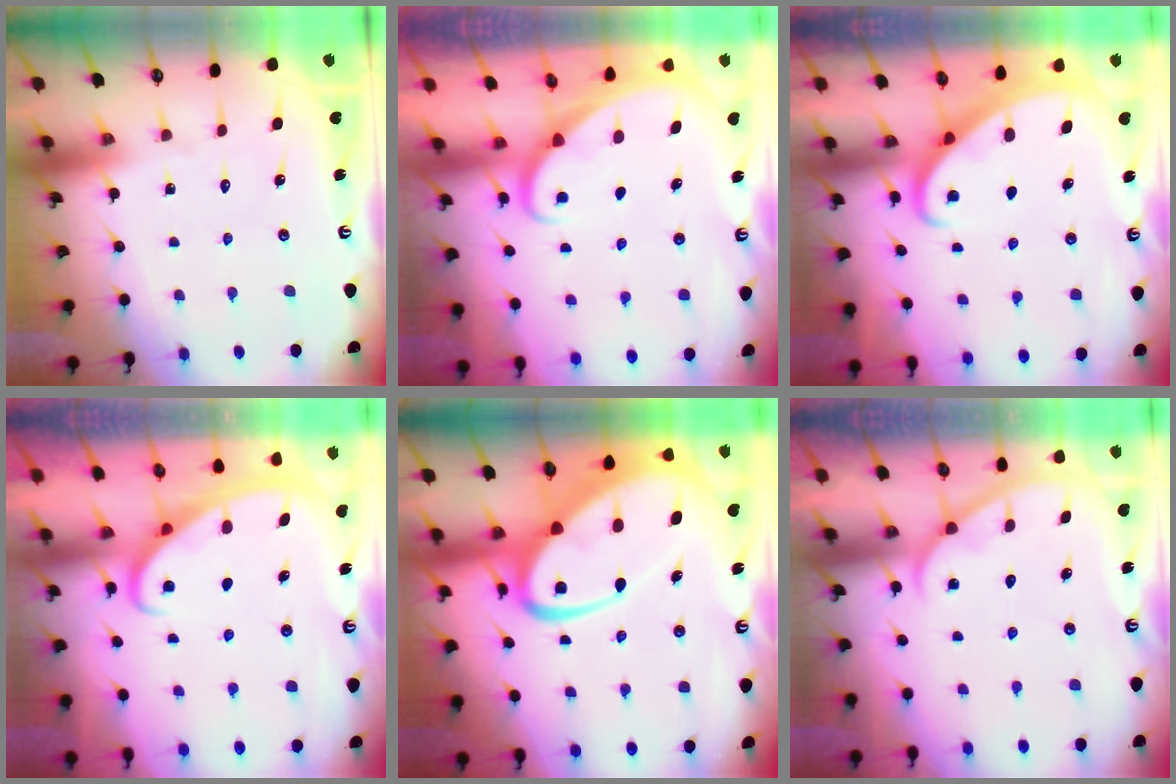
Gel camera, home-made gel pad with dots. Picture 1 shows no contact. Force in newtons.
{"total": 1.8, "press": 1.8, "slide": 0.0}
{"total": 2.0, "press": 2.0, "slide": 0.2}
{"total": 2.8, "press": 2.8, "slide": 0.3}
{"total": 12.5, "press": 12.4, "slide": 1.3}
{"total": 1.9, "press": 1.9, "slide": 0.2}